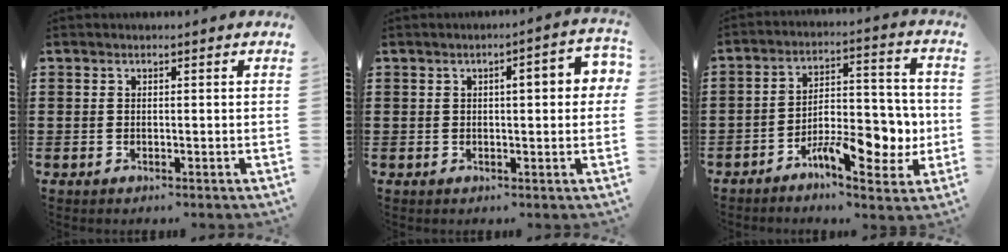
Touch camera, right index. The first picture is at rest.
{"total": 4.1, "force": [0.7, 1.0, 4.0], "torque": [-0.057, 0.002, 0.004]}
{"total": 9.6, "force": [-4.6, 4.0, 7.5], "torque": [-0.092, 0.009, -0.077]}